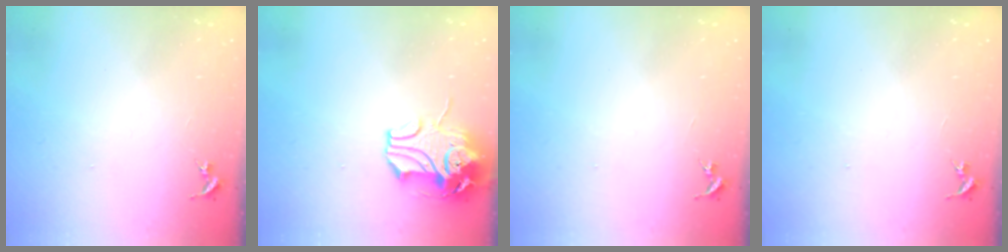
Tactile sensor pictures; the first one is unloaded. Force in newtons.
{"total": 11.3, "press": 11.2, "slide": 2.0}
{"total": 0.0}
{"total": 0.0}